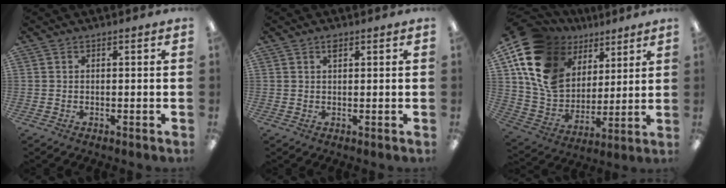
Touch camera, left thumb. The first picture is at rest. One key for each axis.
{"total": 1.4, "fx": 0.9, "fy": 0.6, "fz": 0.9, "tx": -0.014, "ty": -0.002, "tz": 0.015}
{"total": 17.6, "fx": 9.2, "fy": 12.2, "fz": 8.8, "tx": -0.194, "ty": -0.044, "tz": 0.176}